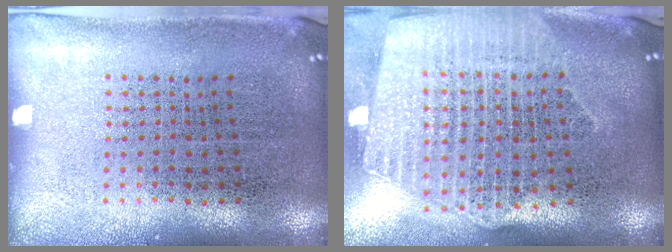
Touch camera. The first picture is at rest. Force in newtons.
{"total": 2.4, "press": 2.2, "slide": 1.2}